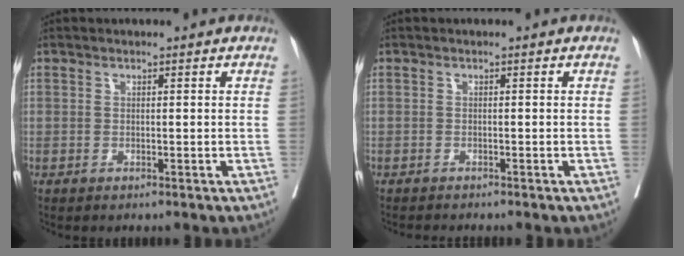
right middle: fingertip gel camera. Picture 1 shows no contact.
{"total": 1.8, "force": [-1.7, -0.1, 0.5], "torque": [-0.009, -0.004, -0.027]}